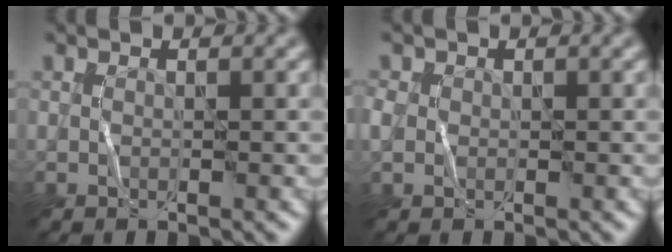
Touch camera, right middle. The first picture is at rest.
{"total": 0.8, "force": [0.1, 0.7, -0.1], "torque": [-0.001, 0.003, 0.004]}